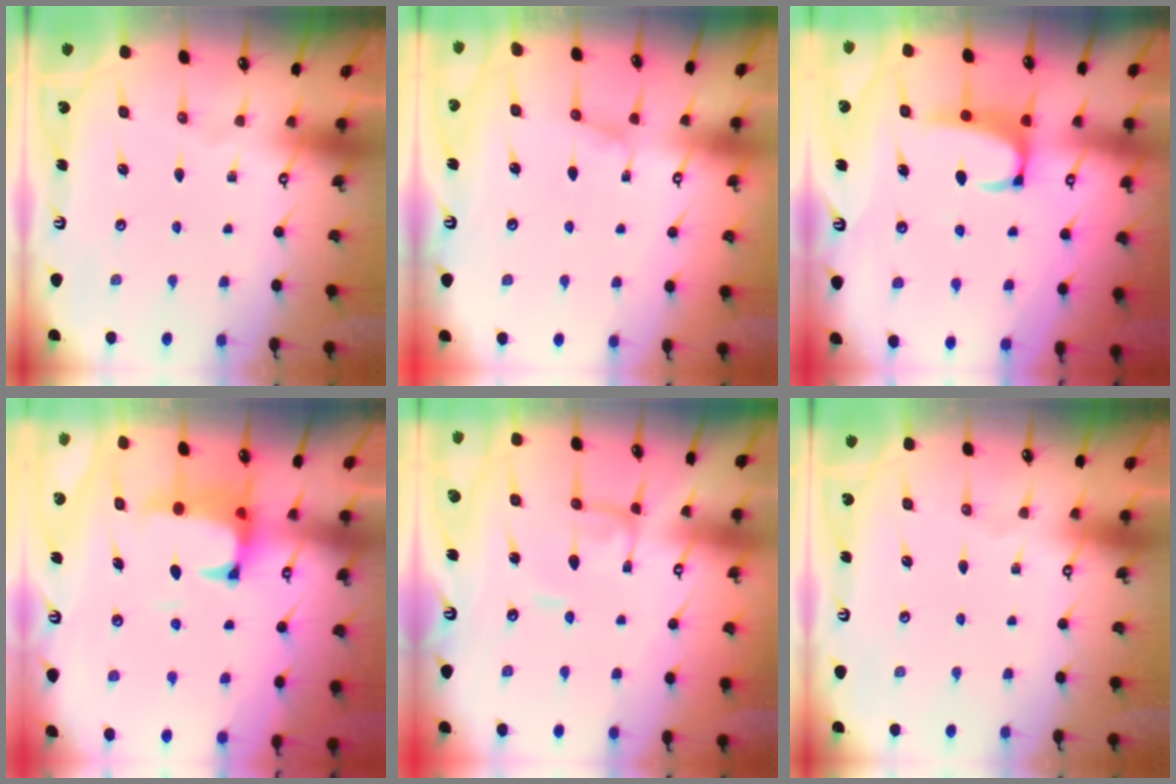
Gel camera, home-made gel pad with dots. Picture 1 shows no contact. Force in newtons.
{"total": 1.0, "press": 0.8, "slide": 0.7}
{"total": 2.4, "press": 2.3, "slide": 0.7}
{"total": 1.7, "press": 1.3, "slide": 1.1}
{"total": 2.1, "press": 2.1, "slide": 0.1}
{"total": 0.0}